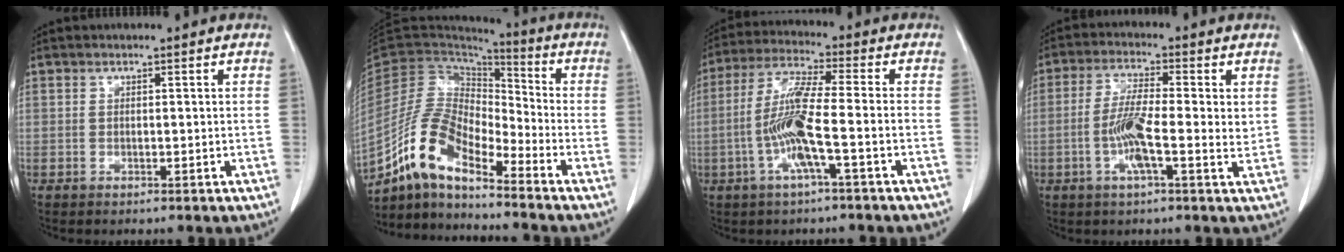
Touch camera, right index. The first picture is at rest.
{"total": 10.9, "force": [-8.2, 3.1, 6.4], "torque": [-0.140, 0.022, -0.158]}
{"total": 9.5, "force": [-2.6, 0.1, 9.2], "torque": [-0.193, 0.003, -0.056]}
{"total": 7.9, "force": [-0.7, 1.2, 7.8], "torque": [-0.149, 0.001, -0.024]}